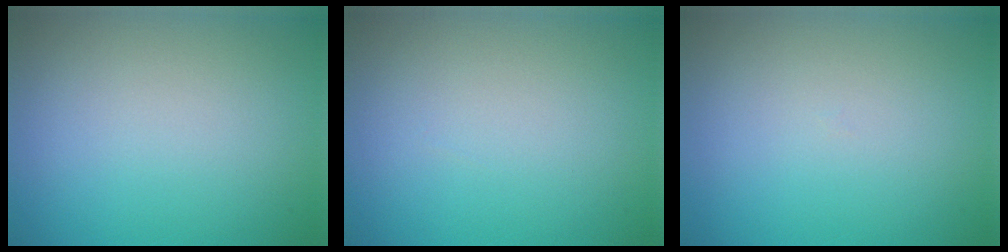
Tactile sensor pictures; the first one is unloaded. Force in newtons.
{"total": 0.0}
{"total": 0.0}